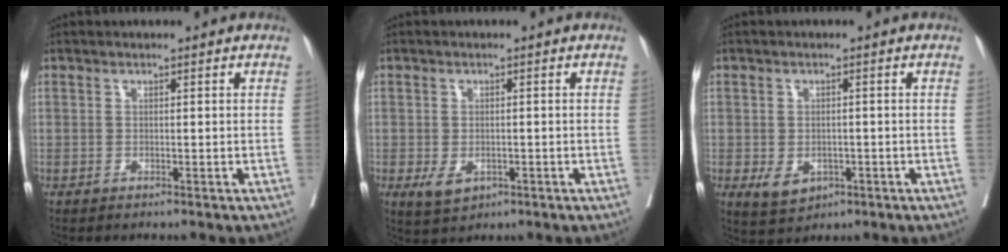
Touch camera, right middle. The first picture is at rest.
{"total": 3.7, "force": [-1.4, 2.3, 2.5], "torque": [-0.045, -0.005, -0.011]}
{"total": 4.5, "force": [-1.8, 3.2, 2.6], "torque": [-0.043, -0.003, -0.015]}